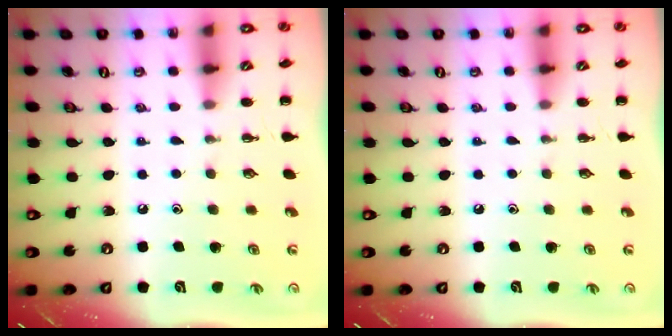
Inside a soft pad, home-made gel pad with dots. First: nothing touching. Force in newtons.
{"total": 0.0}